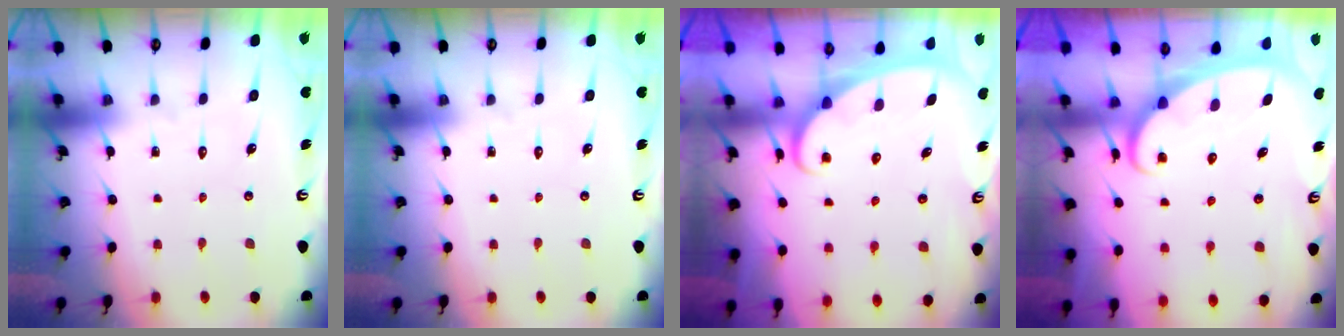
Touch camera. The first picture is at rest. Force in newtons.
{"total": 0.0}
{"total": 2.3, "press": 2.3, "slide": 0.4}
{"total": 2.4, "press": 2.4, "slide": 0.4}